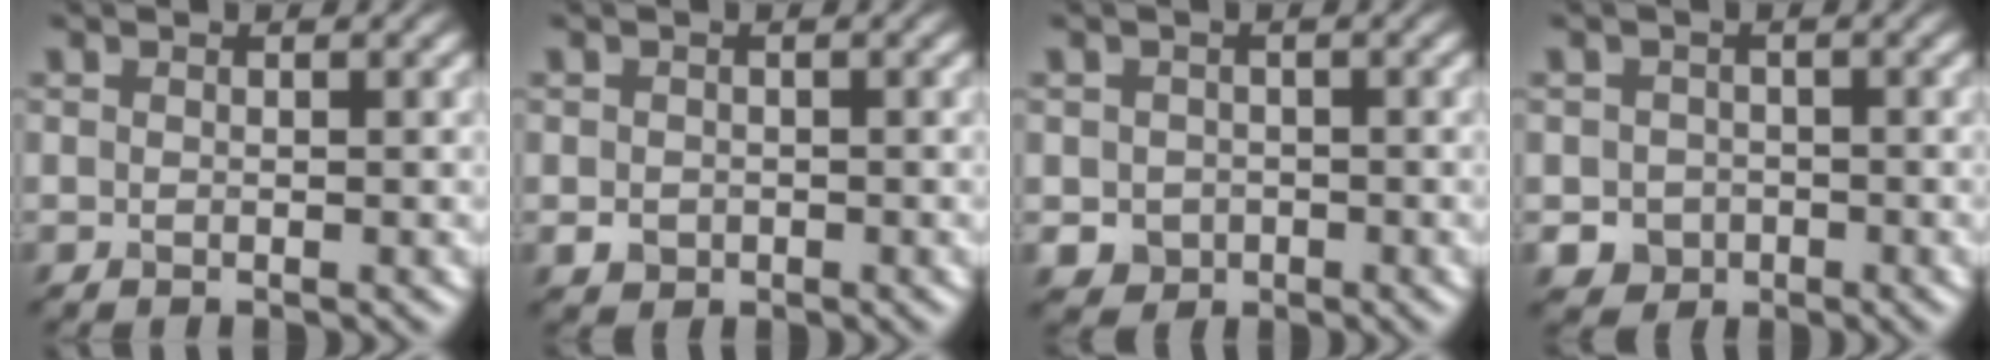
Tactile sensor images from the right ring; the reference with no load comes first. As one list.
[{"total": 1.3, "force": [-0.3, 1.2, 0.5], "torque": [-0.003, -0.004, -0.008]}, {"total": 2.0, "force": [-0.5, 1.8, 0.6], "torque": [-0.006, -0.005, -0.008]}, {"total": 2.3, "force": [-0.8, 2.1, 0.6], "torque": [-0.002, -0.002, -0.011]}]